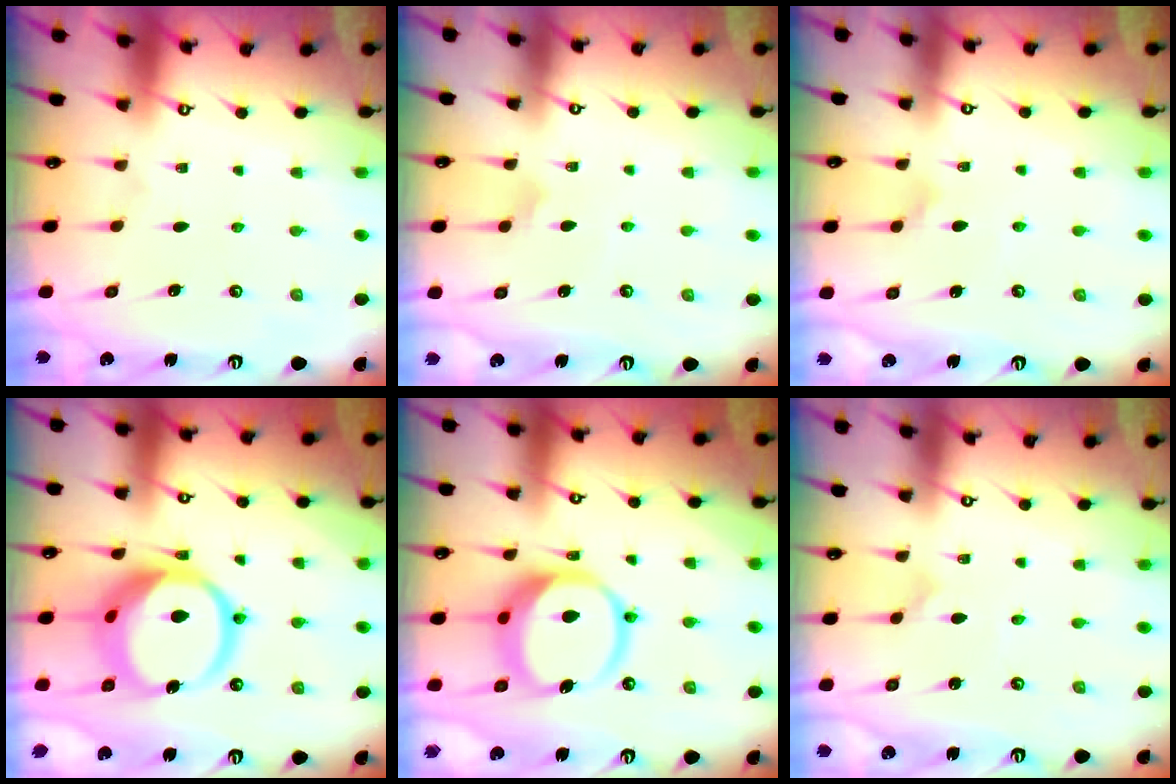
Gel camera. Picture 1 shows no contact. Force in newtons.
{"total": 5.7, "press": 5.7, "slide": 0.5}
{"total": 3.8, "press": 3.8, "slide": 0.5}
{"total": 16.6, "press": 16.5, "slide": 1.9}
{"total": 13.4, "press": 13.3, "slide": 1.6}
{"total": 0.0}